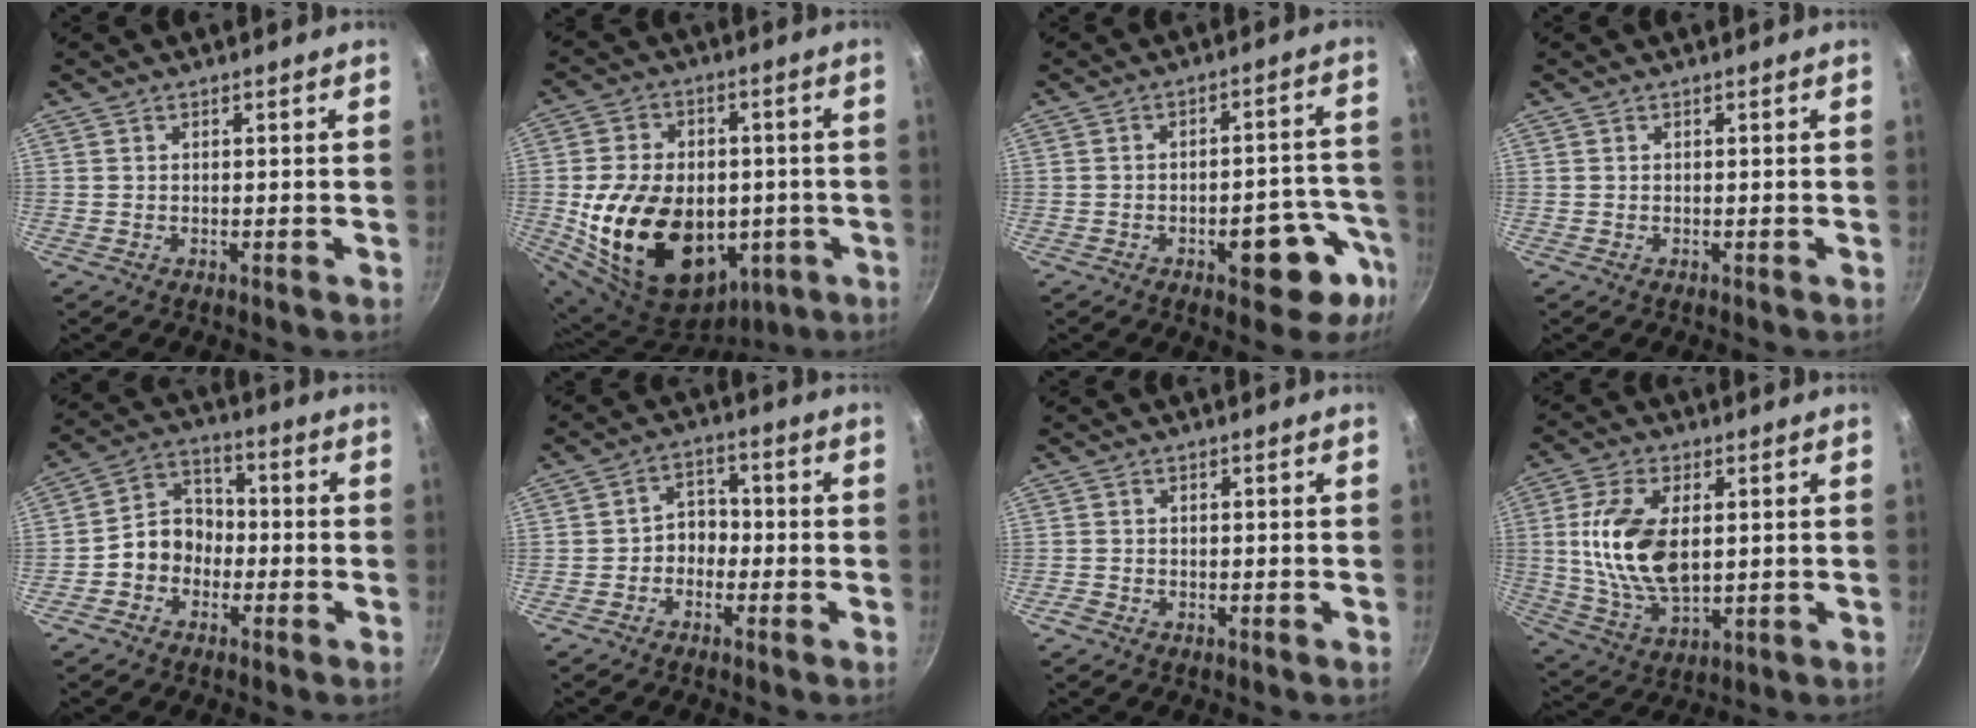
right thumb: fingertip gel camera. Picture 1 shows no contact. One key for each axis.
{"total": 24.4, "fx": -3.5, "fy": 17.5, "fz": 16.7, "tx": -0.281, "ty": 0.021, "tz": -0.035}
{"total": 12.3, "fx": -5.7, "fy": 5.7, "fz": 9.2, "tx": -0.061, "ty": 0.046, "tz": -0.067}
{"total": 0.0}
{"total": 8.0, "fx": -2.4, "fy": 6.7, "fz": 3.8, "tx": -0.028, "ty": 0.040, "tz": -0.058}
{"total": 4.1, "fx": -1.2, "fy": 3.3, "fz": 2.2, "tx": -0.008, "ty": 0.021, "tz": -0.028}
{"total": 1.1, "fx": -0.7, "fy": 0.7, "fz": 0.4, "tx": -0.013, "ty": 0.002, "tz": -0.016}
{"total": 14.7, "fx": 1.8, "fy": 8.0, "fz": 12.2, "tx": -0.229, "ty": -0.008, "tz": 0.039}